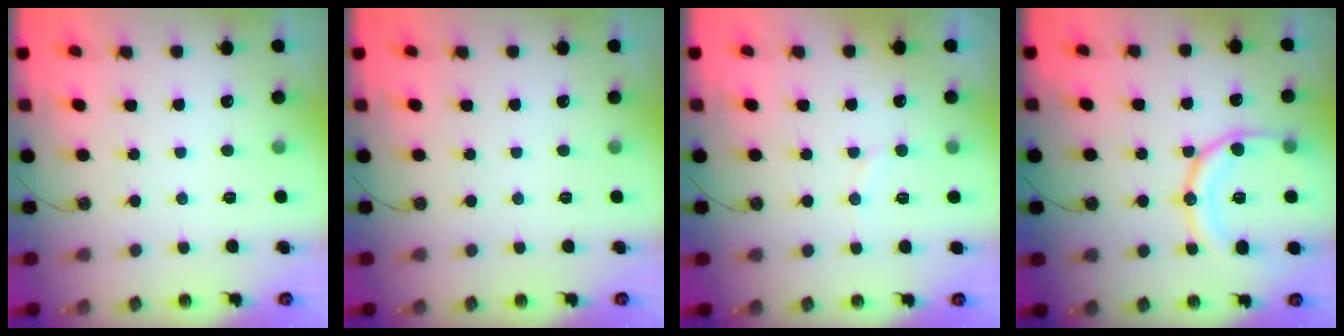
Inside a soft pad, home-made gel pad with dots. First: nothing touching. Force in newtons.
{"total": 0.0}
{"total": 5.5, "press": 5.4, "slide": 1.1}
{"total": 15.6, "press": 15.5, "slide": 1.6}